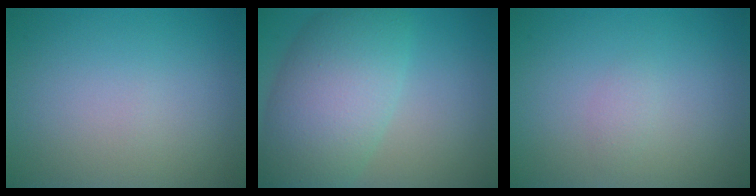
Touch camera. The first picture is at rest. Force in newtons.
{"total": 8.7, "press": 8.7, "slide": 0.2}
{"total": 0.8, "press": 0.8, "slide": 0.1}